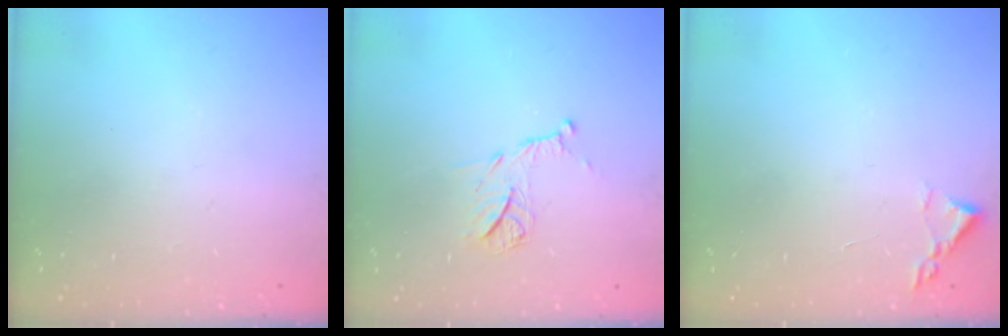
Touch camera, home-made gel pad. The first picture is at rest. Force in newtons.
{"total": 10.1, "press": 10.1, "slide": 0.5}
{"total": 1.8, "press": 1.8, "slide": 0.3}